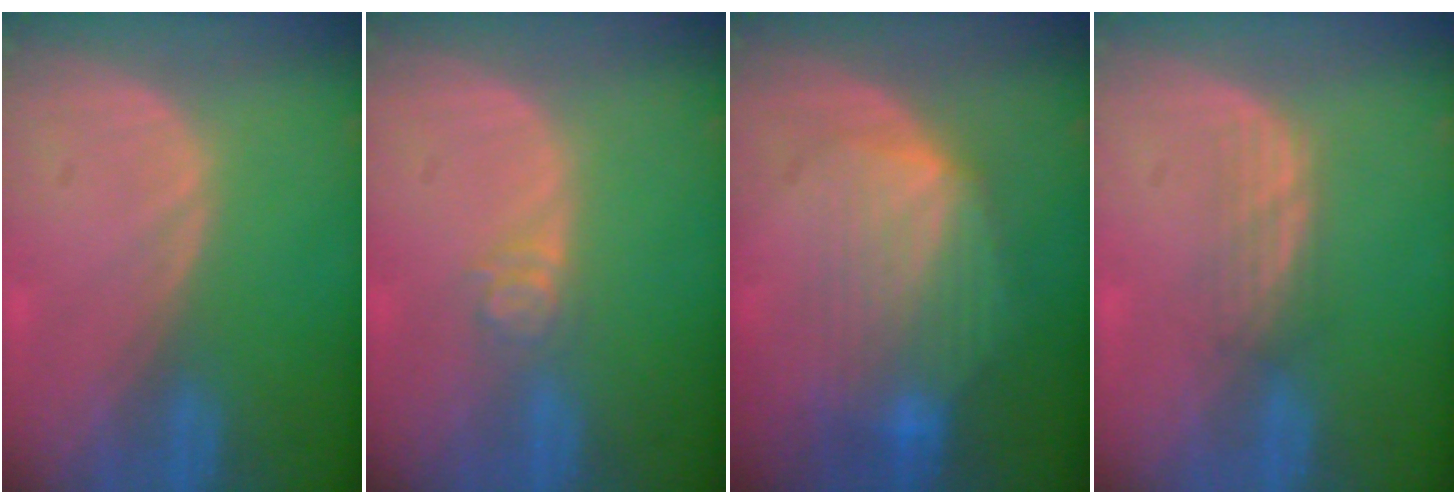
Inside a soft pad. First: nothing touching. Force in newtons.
{"total": 3.0, "press": 2.5, "slide": 1.7}
{"total": 7.9, "press": 7.5, "slide": 2.3}
{"total": 2.7, "press": 2.5, "slide": 0.9}